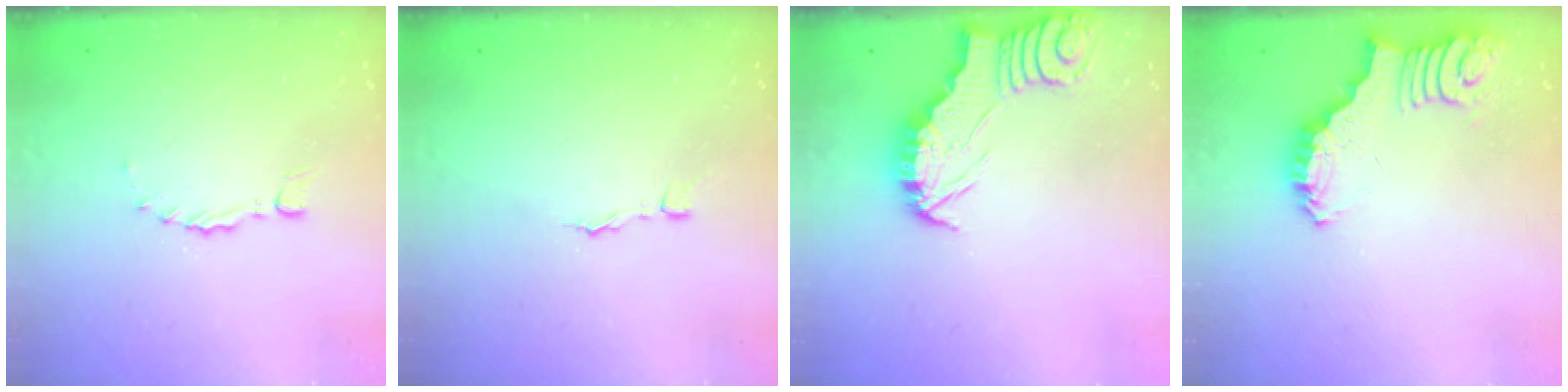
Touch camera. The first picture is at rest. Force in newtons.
{"total": 1.9, "press": 1.9, "slide": 0.1}
{"total": 2.5, "press": 2.5, "slide": 0.2}
{"total": 2.5, "press": 2.5, "slide": 0.5}